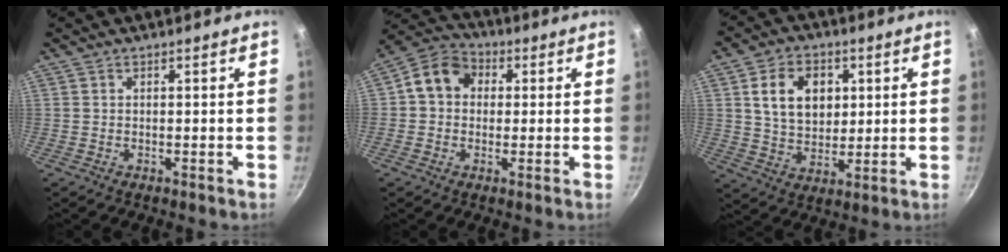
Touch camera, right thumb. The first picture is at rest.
{"total": 8.8, "force": [1.2, 7.4, 4.6], "torque": [-0.049, 0.019, -0.003]}
{"total": 11.7, "force": [3.0, 8.5, 7.5], "torque": [-0.100, -0.007, 0.053]}